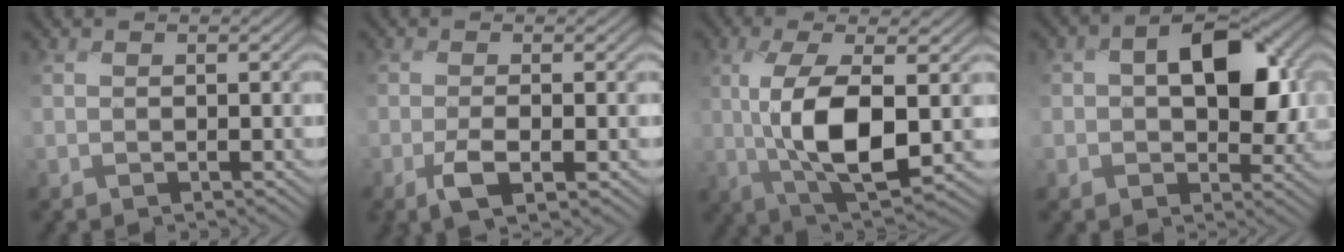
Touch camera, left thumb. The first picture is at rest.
{"total": 3.1, "force": [-1.6, 0.5, 2.6], "torque": [-0.057, -0.004, -0.035]}
{"total": 10.3, "force": [-0.3, 4.1, 9.5], "torque": [-0.195, -0.010, -0.004]}
{"total": 10.4, "force": [1.2, 7.0, 7.6], "torque": [-0.127, -0.006, 0.018]}